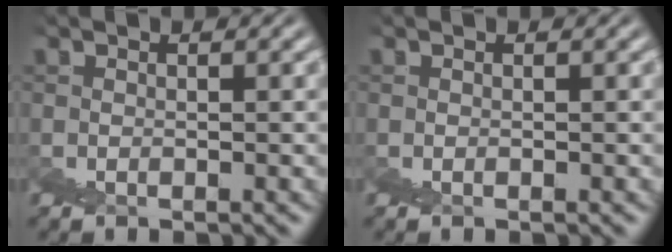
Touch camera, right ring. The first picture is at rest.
{"total": 0.0}